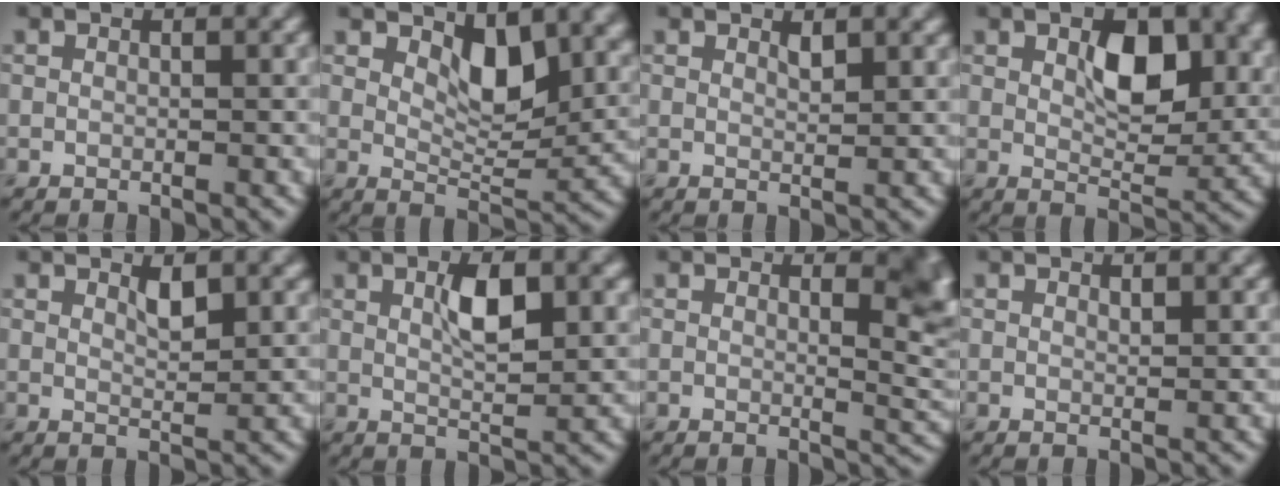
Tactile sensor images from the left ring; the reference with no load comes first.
{"total": 5.8, "force": [2.8, 3.0, 4.2], "torque": [-0.068, -0.016, 0.041]}
{"total": 0.9, "force": [0.7, 0.2, 0.5], "torque": [-0.011, -0.003, 0.013]}
{"total": 7.1, "force": [2.1, 3.9, 5.6], "torque": [-0.081, -0.007, 0.036]}
{"total": 1.8, "force": [1.1, 0.5, 1.3], "torque": [-0.023, -0.003, 0.020]}
{"total": 4.3, "force": [1.3, 1.4, 3.9], "torque": [-0.072, 0.003, 0.022]}
{"total": 4.4, "force": [1.7, 1.8, 3.7], "torque": [-0.023, -0.006, 0.025]}
{"total": 1.0, "force": [0.9, 0.2, 0.4], "torque": [-0.005, -0.001, 0.015]}